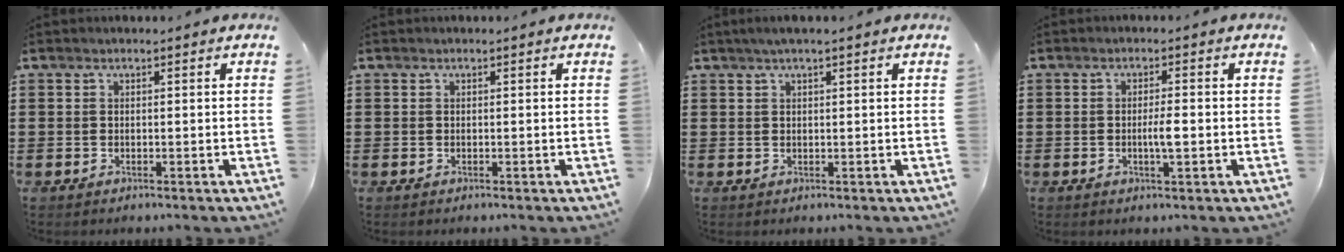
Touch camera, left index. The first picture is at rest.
{"total": 0.0}
{"total": 1.6, "force": [0.9, 0.0, 1.3], "torque": [-0.027, 0.001, 0.017]}
{"total": 3.0, "force": [-0.5, 0.5, 2.9], "torque": [-0.053, 0.000, -0.010]}